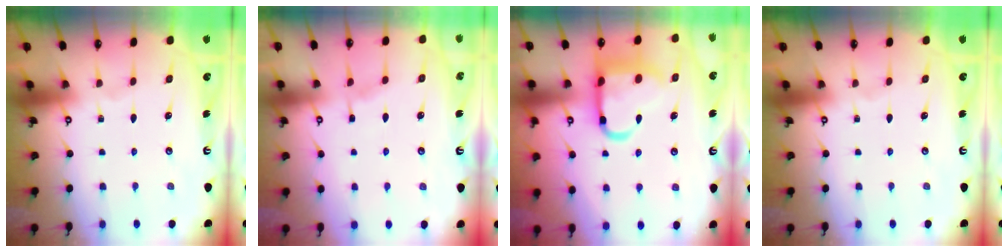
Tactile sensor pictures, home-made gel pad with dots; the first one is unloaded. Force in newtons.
{"total": 1.7, "press": 1.7, "slide": 0.3}
{"total": 14.0, "press": 13.9, "slide": 1.6}
{"total": 0.0}